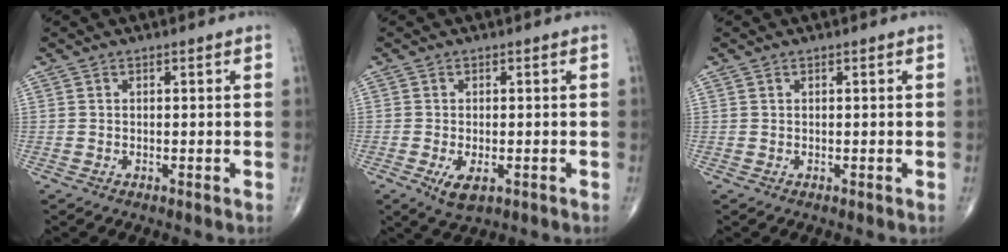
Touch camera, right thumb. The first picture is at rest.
{"total": 4.2, "force": [-1.5, 2.0, 3.4], "torque": [-0.061, -0.009, -0.021]}
{"total": 0.0}